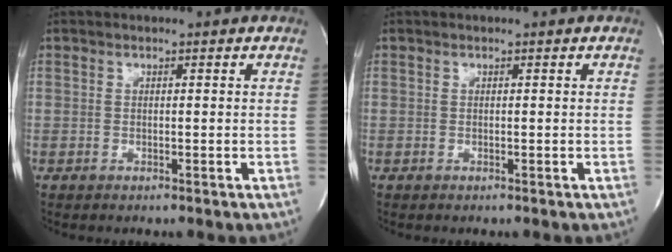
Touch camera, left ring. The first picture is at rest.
{"total": 0.0}